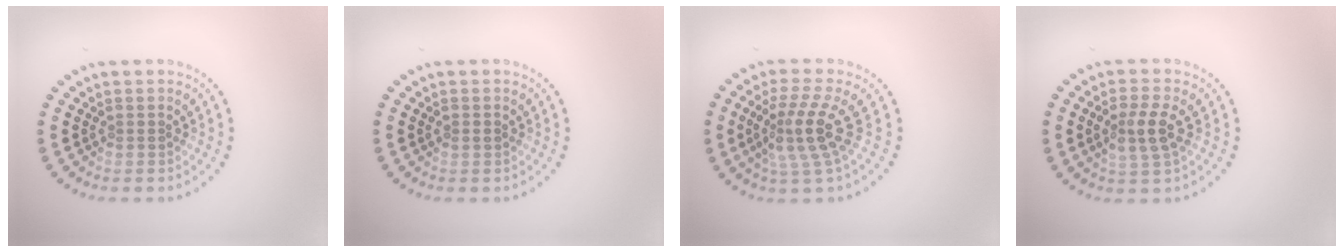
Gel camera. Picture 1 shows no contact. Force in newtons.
{"total": 0.8, "press": 0.8, "slide": 0.2}
{"total": 4.0, "press": 3.0, "slide": 2.6}
{"total": 3.0, "press": 2.8, "slide": 0.9}